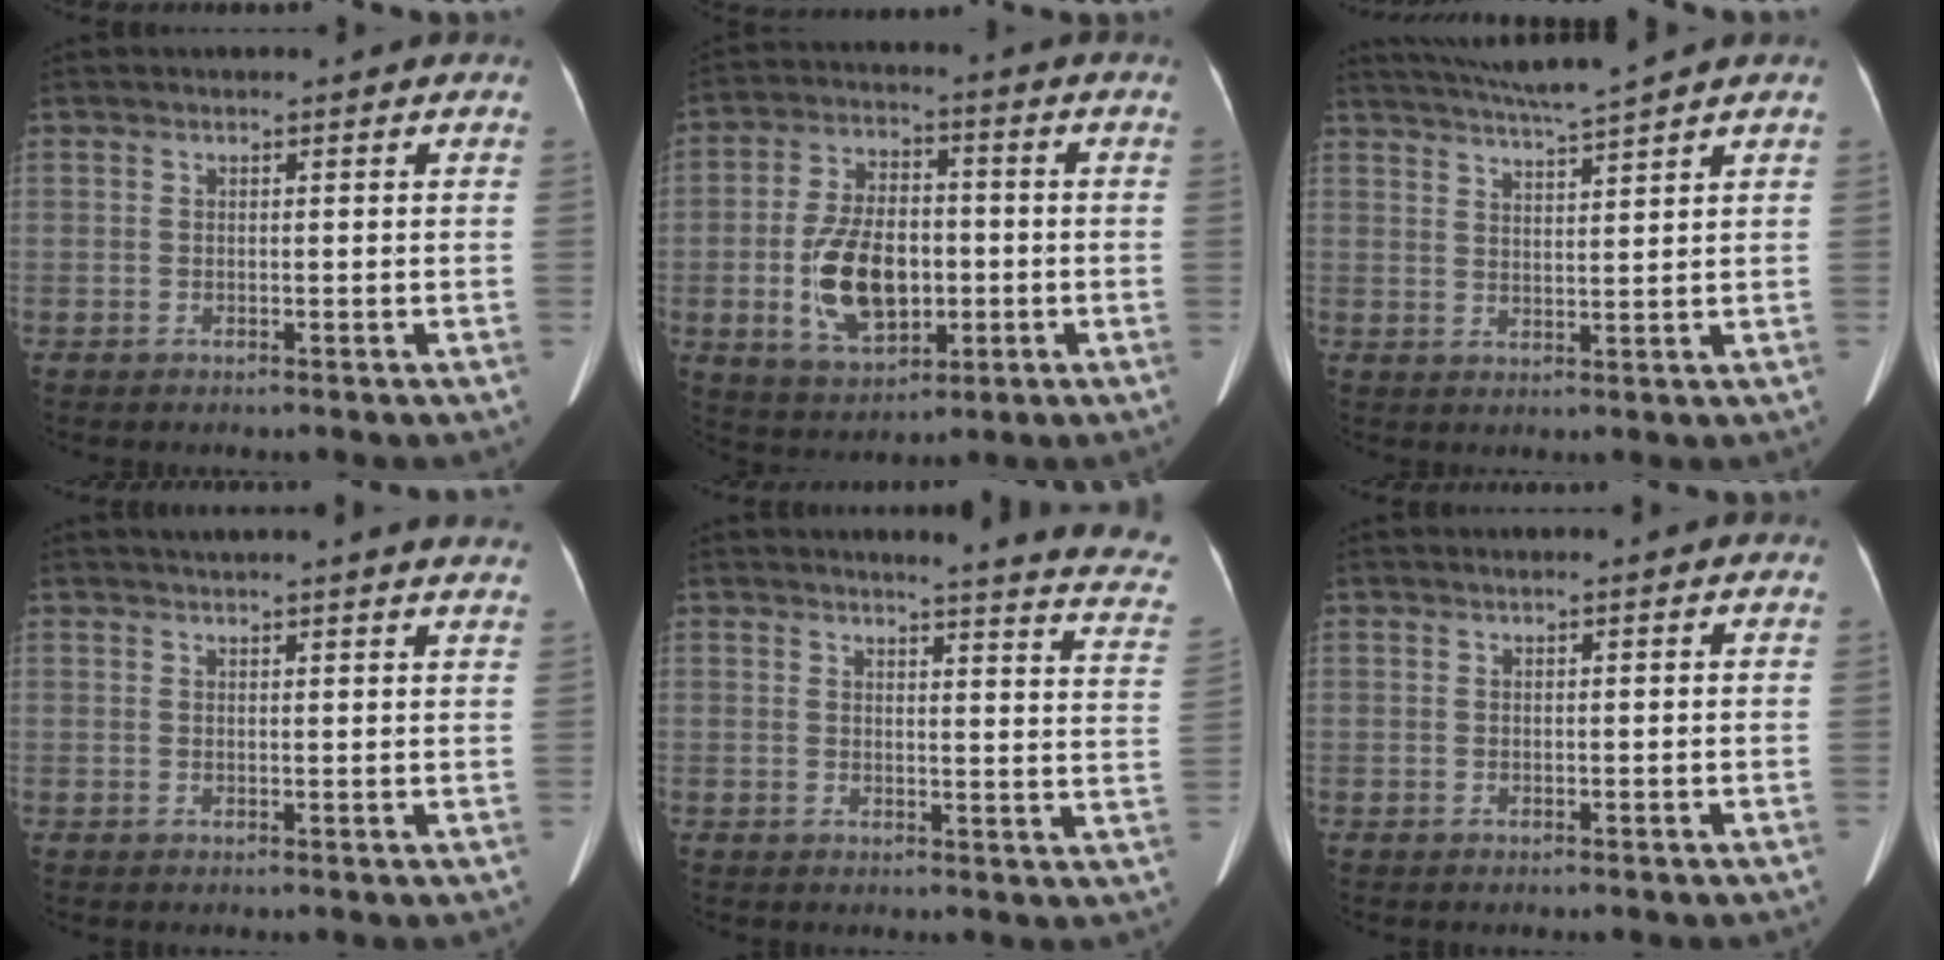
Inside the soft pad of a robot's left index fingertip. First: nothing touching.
{"total": 12.1, "force": [-2.2, 6.9, 9.8], "torque": [-0.198, 0.006, -0.028]}
{"total": 7.5, "force": [6.7, -1.8, 2.8], "torque": [-0.053, 0.001, 0.116]}
{"total": 11.9, "force": [10.9, 0.4, 4.8], "torque": [-0.064, 0.012, 0.121]}
{"total": 14.1, "force": [12.9, 0.2, 5.7], "torque": [-0.053, -0.080, 0.115]}
{"total": 0.0}